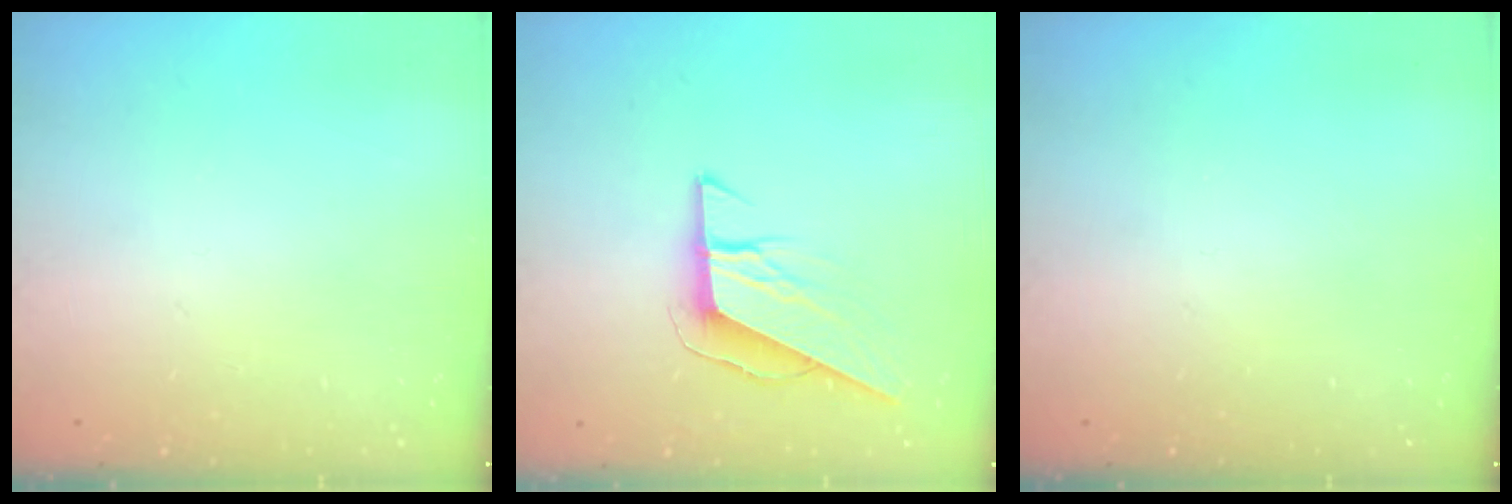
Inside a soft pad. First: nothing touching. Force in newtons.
{"total": 8.4, "press": 8.4, "slide": 0.4}
{"total": 0.0}